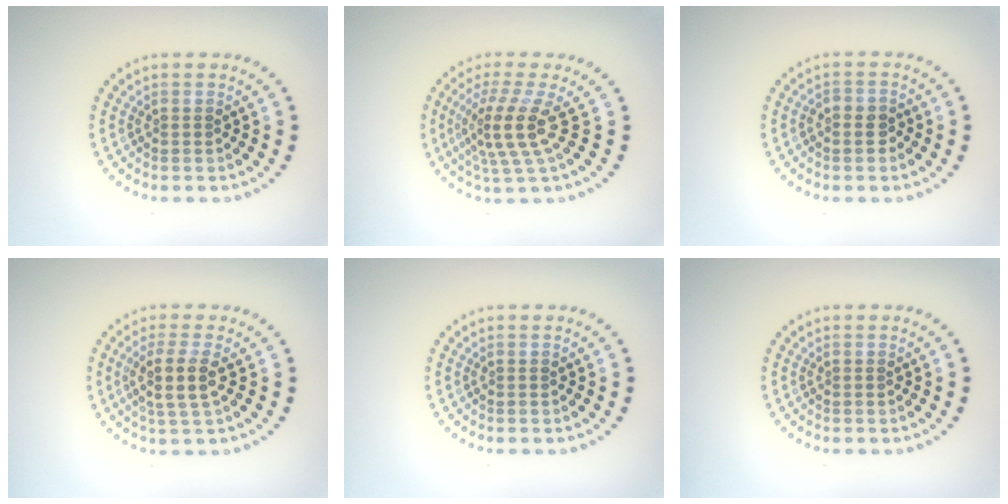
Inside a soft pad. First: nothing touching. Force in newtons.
{"total": 4.3, "press": 3.0, "slide": 3.0}
{"total": 1.3, "press": 1.3, "slide": 0.4}
{"total": 3.0, "press": 2.6, "slide": 1.4}
{"total": 0.0}
{"total": 0.0}